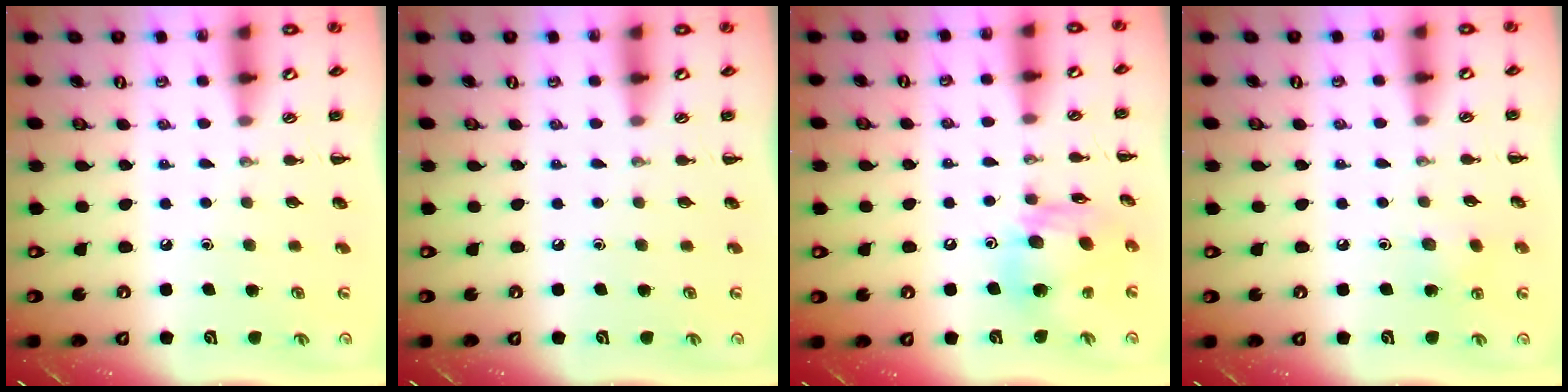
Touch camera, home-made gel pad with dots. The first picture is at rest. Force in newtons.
{"total": 0.0}
{"total": 14.4, "press": 14.3, "slide": 2.2}
{"total": 7.2, "press": 7.0, "slide": 1.4}